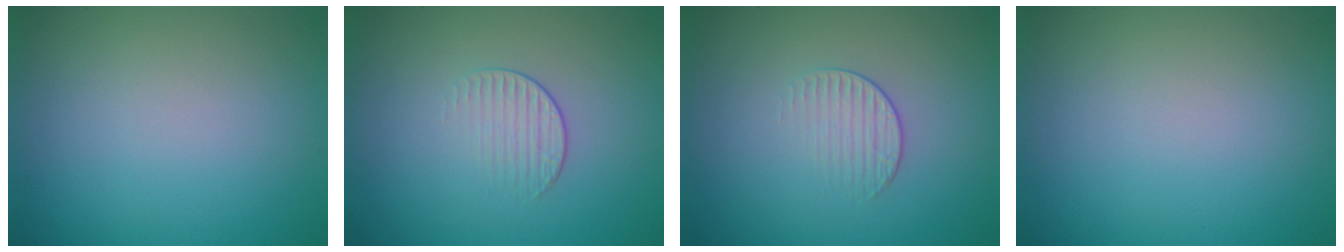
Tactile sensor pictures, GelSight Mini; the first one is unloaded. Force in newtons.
{"total": 1.5, "press": 0.7, "slide": 1.3}
{"total": 1.5, "press": 0.7, "slide": 1.3}
{"total": 0.0}